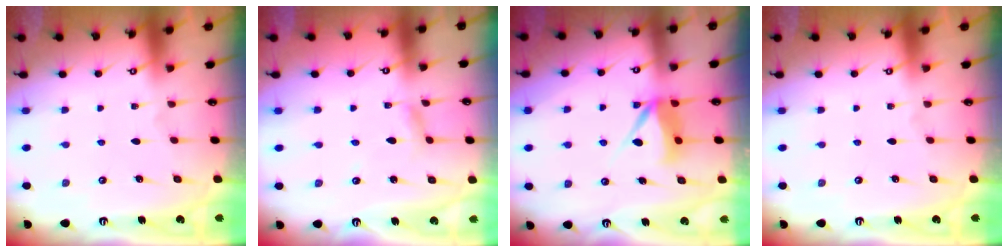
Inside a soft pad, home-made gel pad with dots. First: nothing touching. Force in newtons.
{"total": 2.6, "press": 2.6, "slide": 0.2}
{"total": 7.6, "press": 7.6, "slide": 0.5}
{"total": 0.0}